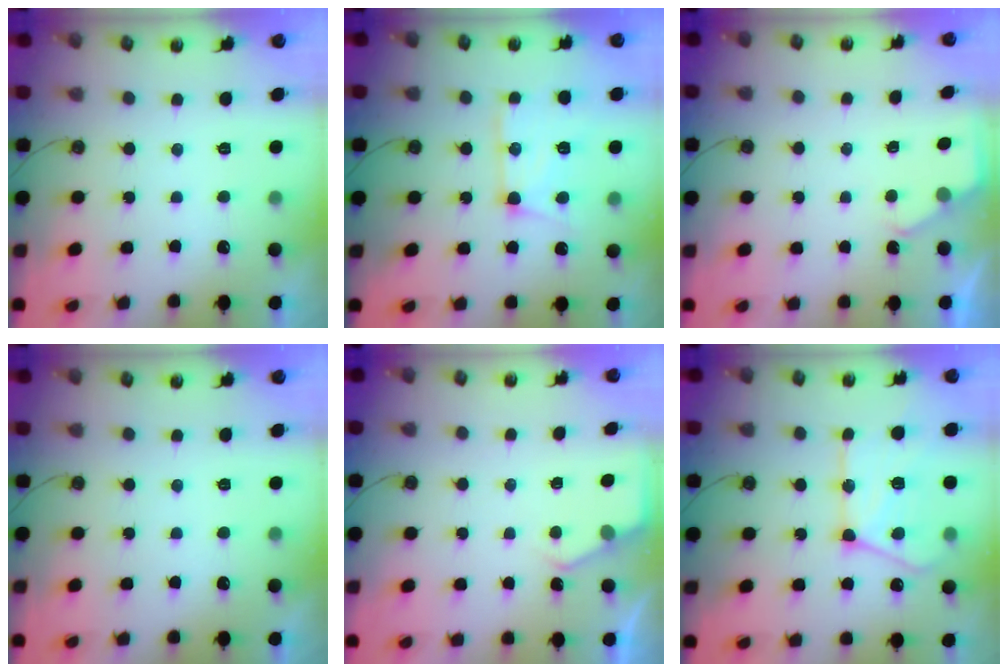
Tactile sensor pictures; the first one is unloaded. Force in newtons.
{"total": 14.7, "press": 14.7, "slide": 1.4}
{"total": 1.8, "press": 1.7, "slide": 0.3}
{"total": 0.0}
{"total": 3.9, "press": 3.8, "slide": 0.4}
{"total": 18.7, "press": 18.5, "slide": 2.0}